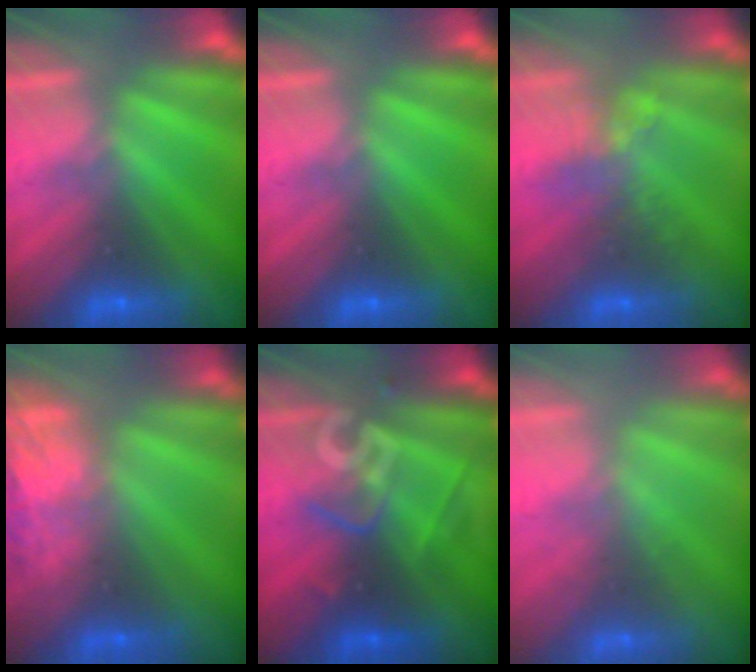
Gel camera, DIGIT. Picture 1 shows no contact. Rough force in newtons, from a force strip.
{"total": 0.0}
{"total": 2.6}
{"total": 7.3}
{"total": 2.5}
{"total": 2.1}